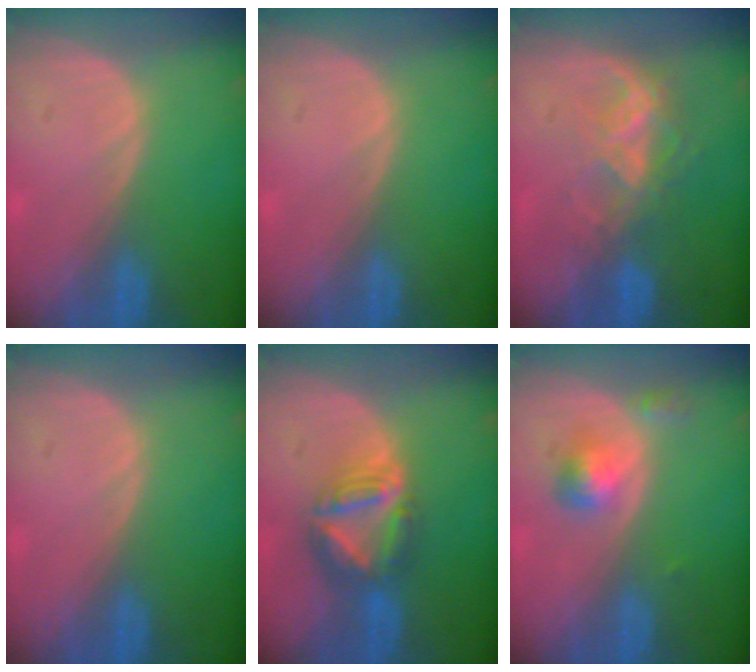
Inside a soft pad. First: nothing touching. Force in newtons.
{"total": 0.0}
{"total": 6.8, "press": 6.0, "slide": 3.2}
{"total": 0.0}
{"total": 7.8, "press": 6.7, "slide": 4.1}
{"total": 3.3, "press": 3.3, "slide": 0.2}